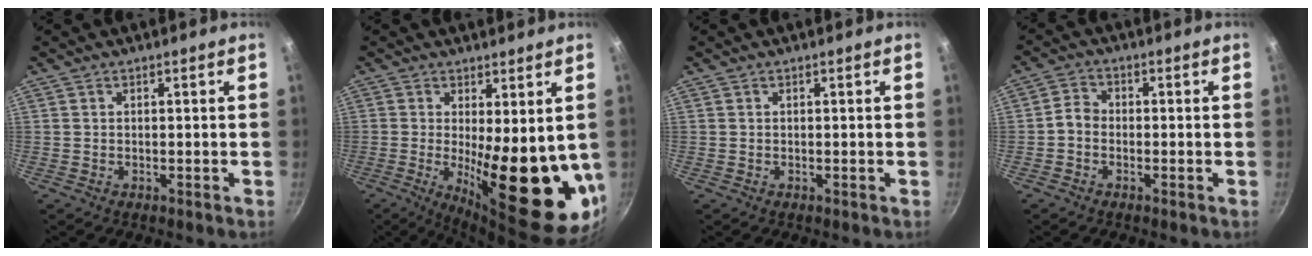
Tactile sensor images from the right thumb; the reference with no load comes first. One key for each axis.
{"total": 17.9, "fx": -0.8, "fy": 6.1, "fz": 16.8, "tx": -0.211, "ty": -0.039, "tz": 0.004}
{"total": 0.0}
{"total": 3.0, "fx": -1.1, "fy": 2.3, "fz": 1.5, "tx": -0.027, "ty": 0.019, "tz": -0.032}